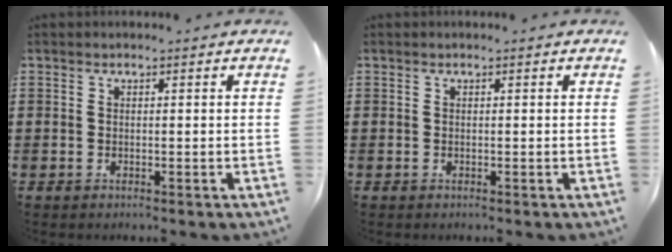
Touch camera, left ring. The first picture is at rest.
{"total": 0.0}